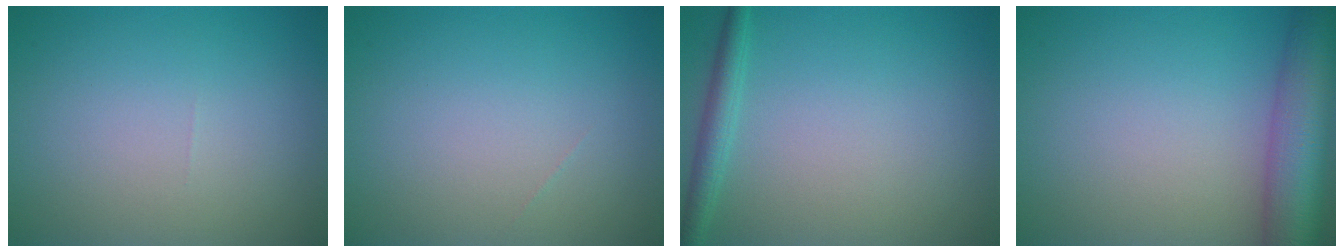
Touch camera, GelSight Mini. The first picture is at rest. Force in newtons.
{"total": 0.0}
{"total": 1.9, "press": 1.9, "slide": 0.1}
{"total": 8.5, "press": 8.5, "slide": 0.5}